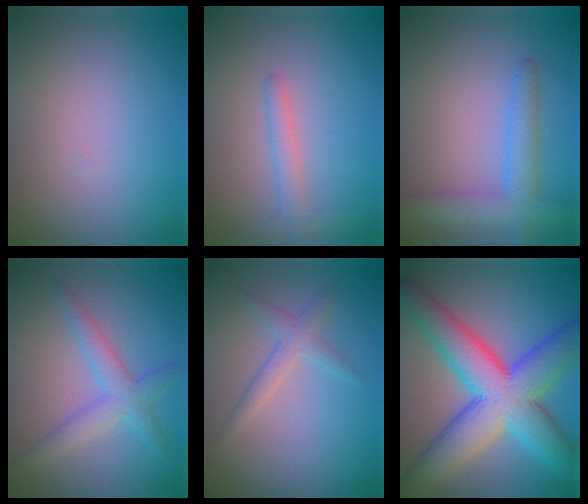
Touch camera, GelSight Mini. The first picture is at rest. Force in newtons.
{"total": 1.7, "press": 1.7, "slide": 0.1}
{"total": 3.6, "press": 3.6, "slide": 0.1}
{"total": 3.0, "press": 3.0, "slide": 0.0}
{"total": 1.8, "press": 1.8, "slide": 0.1}
{"total": 11.2, "press": 11.2, "slide": 0.2}